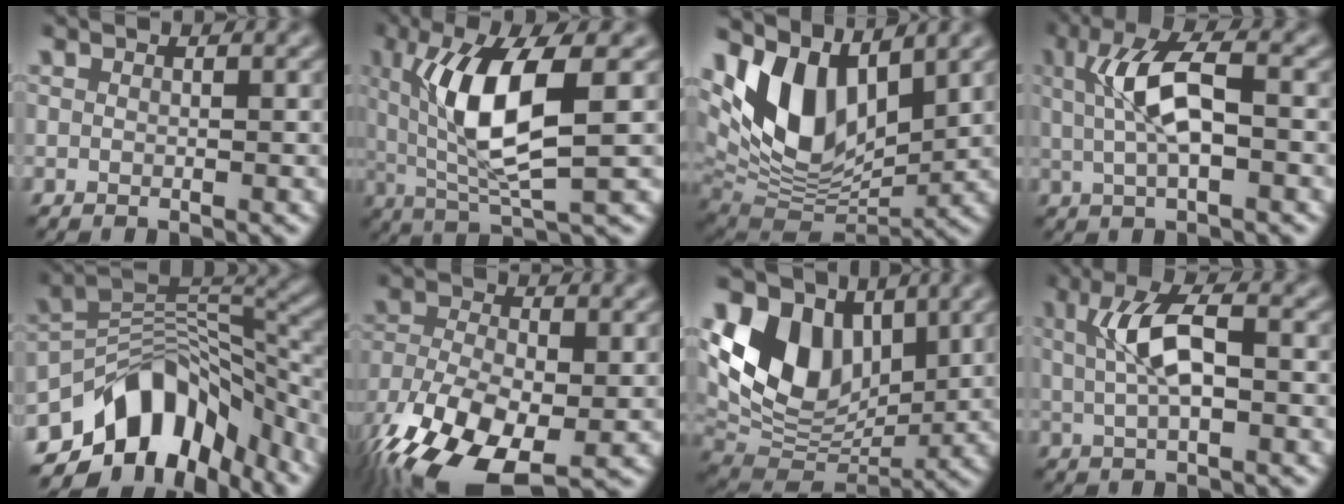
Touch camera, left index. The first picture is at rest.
{"total": 8.3, "force": [1.0, 2.1, 8.0], "torque": [-0.144, -0.008, 0.030]}
{"total": 9.2, "force": [3.9, 4.9, 6.7], "torque": [-0.137, -0.010, 0.079]}
{"total": 5.4, "force": [0.1, 1.7, 5.1], "torque": [-0.098, 0.012, 0.007]}
{"total": 11.0, "force": [-7.2, 6.1, 5.7], "torque": [-0.072, 0.010, -0.128]}
{"total": 13.6, "force": [-7.9, 6.4, 9.0], "torque": [-0.171, -0.033, -0.128]}
{"total": 9.3, "force": [3.2, 6.4, 6.0], "torque": [-0.121, -0.007, 0.061]}
{"total": 4.7, "force": [0.1, 1.5, 4.4], "torque": [-0.086, 0.011, 0.006]}